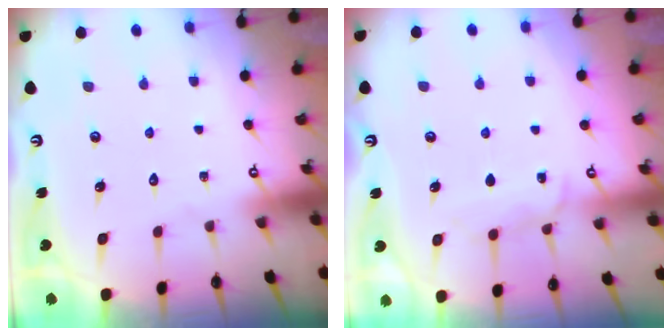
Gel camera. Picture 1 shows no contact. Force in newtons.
{"total": 6.7, "press": 6.6, "slide": 0.7}